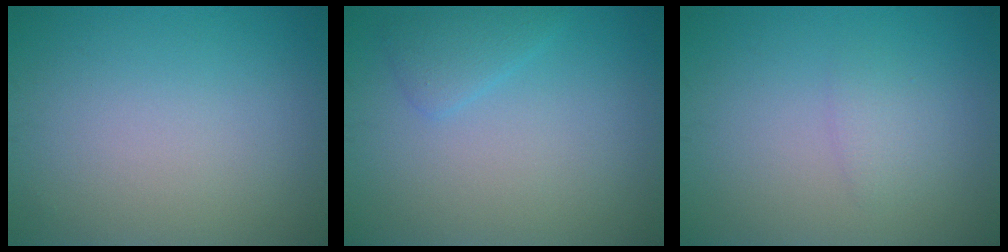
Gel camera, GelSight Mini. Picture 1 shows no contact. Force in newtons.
{"total": 1.7, "press": 1.7, "slide": 0.0}
{"total": 1.2, "press": 1.2, "slide": 0.2}